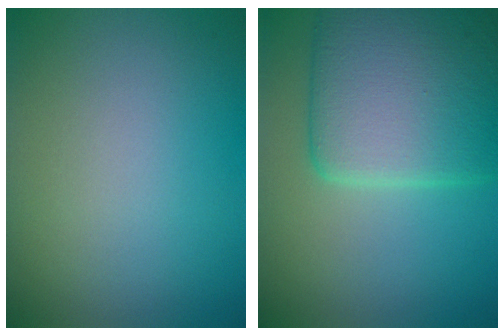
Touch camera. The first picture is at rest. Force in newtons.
{"total": 8.6, "press": 8.6, "slide": 0.6}